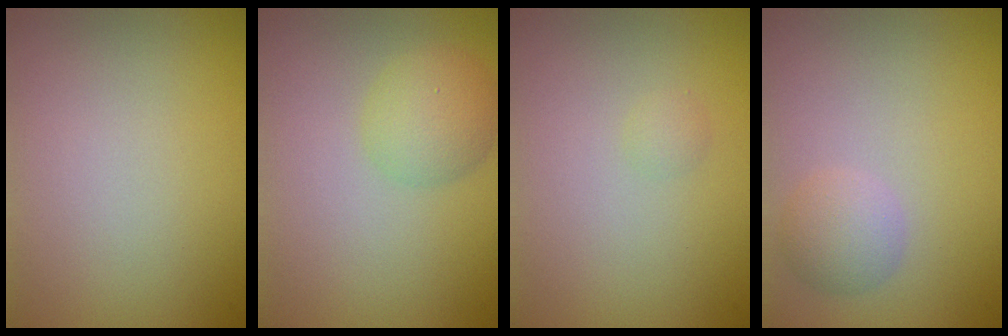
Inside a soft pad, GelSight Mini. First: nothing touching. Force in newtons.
{"total": 3.0, "press": 3.0, "slide": 0.1}
{"total": 0.6, "press": 0.6, "slide": 0.0}
{"total": 2.2, "press": 2.2, "slide": 0.1}